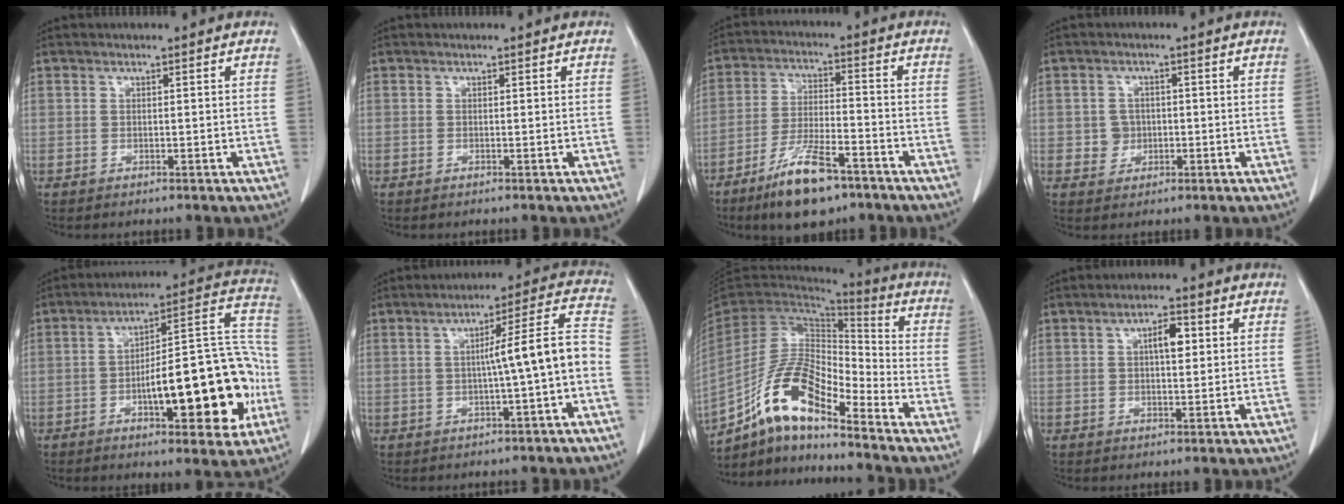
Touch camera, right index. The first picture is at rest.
{"total": 0.0}
{"total": 11.0, "force": [-7.4, 2.6, 7.7], "torque": [-0.150, -0.016, -0.130]}
{"total": 2.8, "force": [-0.3, 2.7, 0.7], "torque": [-0.003, 0.007, 0.000]}
{"total": 21.1, "force": [-5.7, 5.8, 19.5], "torque": [-0.243, 0.040, -0.070]}
{"total": 8.7, "force": [-1.8, -0.5, 8.5], "torque": [-0.117, 0.026, -0.026]}
{"total": 14.5, "force": [-9.7, 3.7, 10.0], "torque": [-0.200, 0.016, -0.180]}
{"total": 3.8, "force": [0.9, 1.3, 3.5], "torque": [-0.057, 0.007, 0.014]}